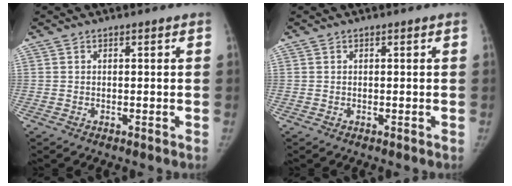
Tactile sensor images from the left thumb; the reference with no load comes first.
{"total": 0.0}